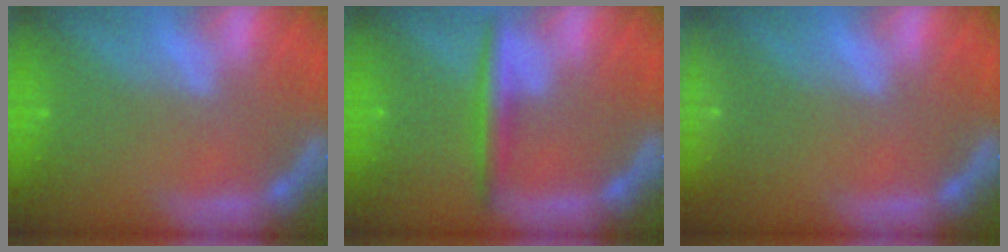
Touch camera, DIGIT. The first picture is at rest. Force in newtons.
{"total": 3.0}
{"total": 9.0}